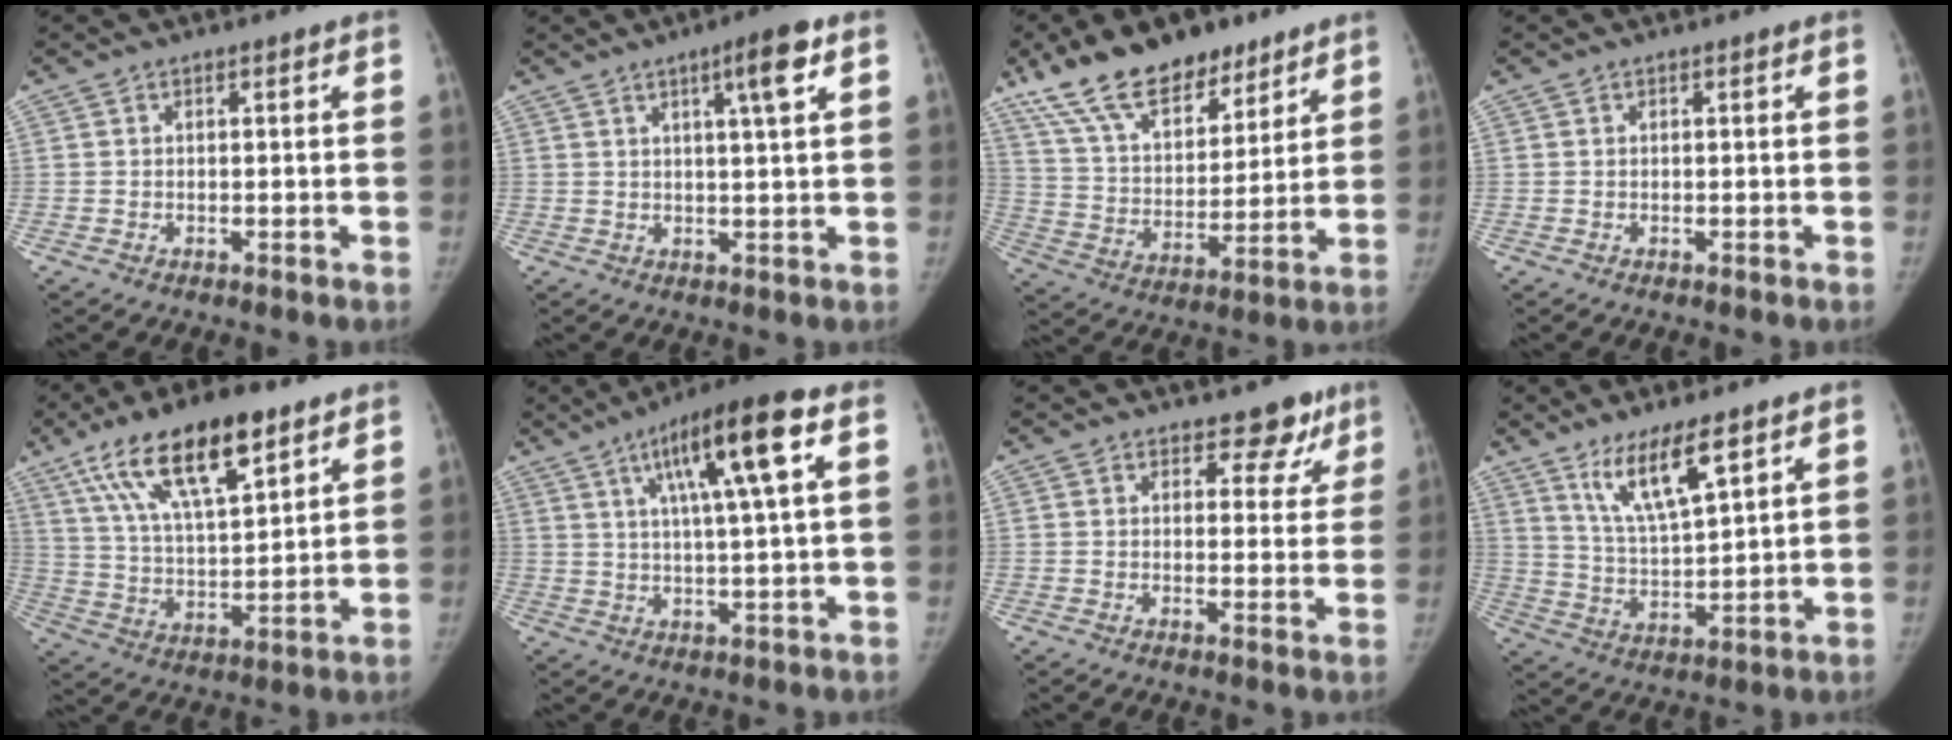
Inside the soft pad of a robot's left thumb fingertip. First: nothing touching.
{"total": 6.1, "force": [2.8, 0.3, 5.4], "torque": [-0.084, -0.007, 0.043]}
{"total": 19.9, "force": [14.0, 9.7, 10.3], "torque": [-0.144, -0.047, 0.249]}
{"total": 0.0}
{"total": 18.7, "force": [10.8, 6.7, 13.8], "torque": [-0.218, -0.025, 0.194]}
{"total": 13.8, "force": [5.2, 1.5, 12.7], "torque": [-0.218, 0.002, 0.080]}
{"total": 6.1, "force": [4.6, 3.6, 1.8], "torque": [0.016, -0.025, 0.049]}
{"total": 10.8, "force": [6.8, 2.5, 8.0], "torque": [-0.141, -0.041, 0.136]}